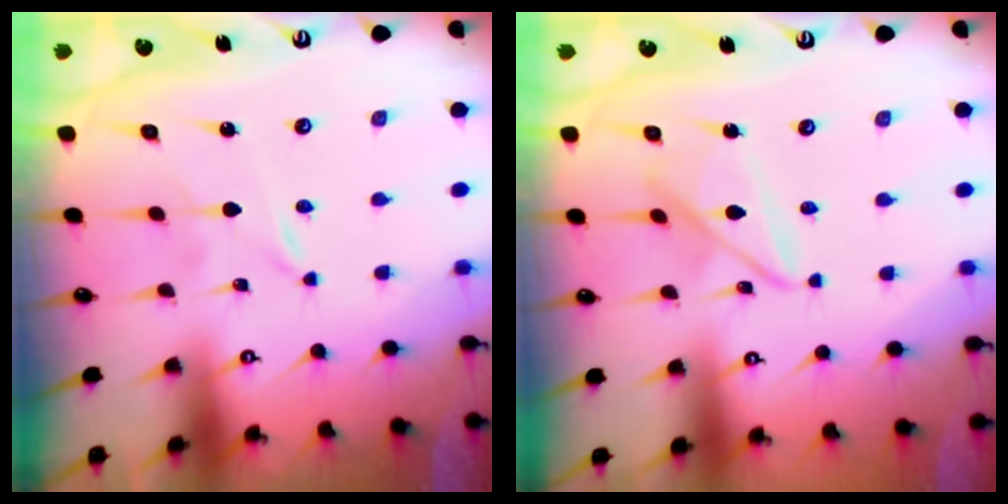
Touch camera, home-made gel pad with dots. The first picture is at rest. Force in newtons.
{"total": 8.3, "press": 8.3, "slide": 0.4}